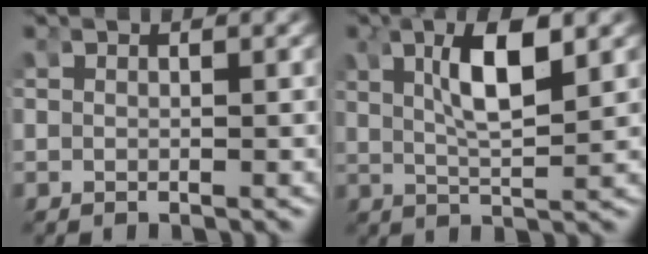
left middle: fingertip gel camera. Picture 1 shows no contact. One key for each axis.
{"total": 5.1, "fx": 1.3, "fy": 1.3, "fz": 4.8, "tx": -0.083, "ty": 0.003, "tz": 0.023}